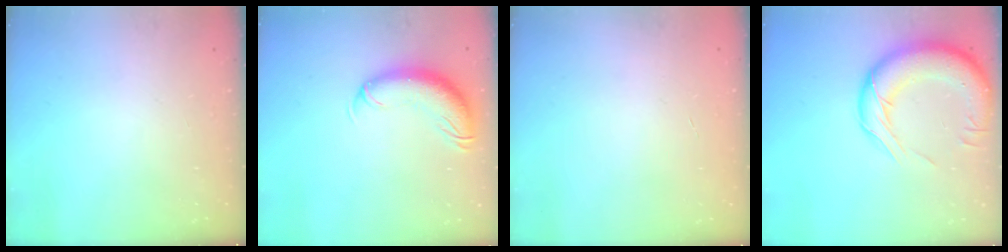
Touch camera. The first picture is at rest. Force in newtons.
{"total": 11.8, "press": 11.5, "slide": 2.9}
{"total": 0.0}
{"total": 17.0, "press": 16.5, "slide": 4.1}